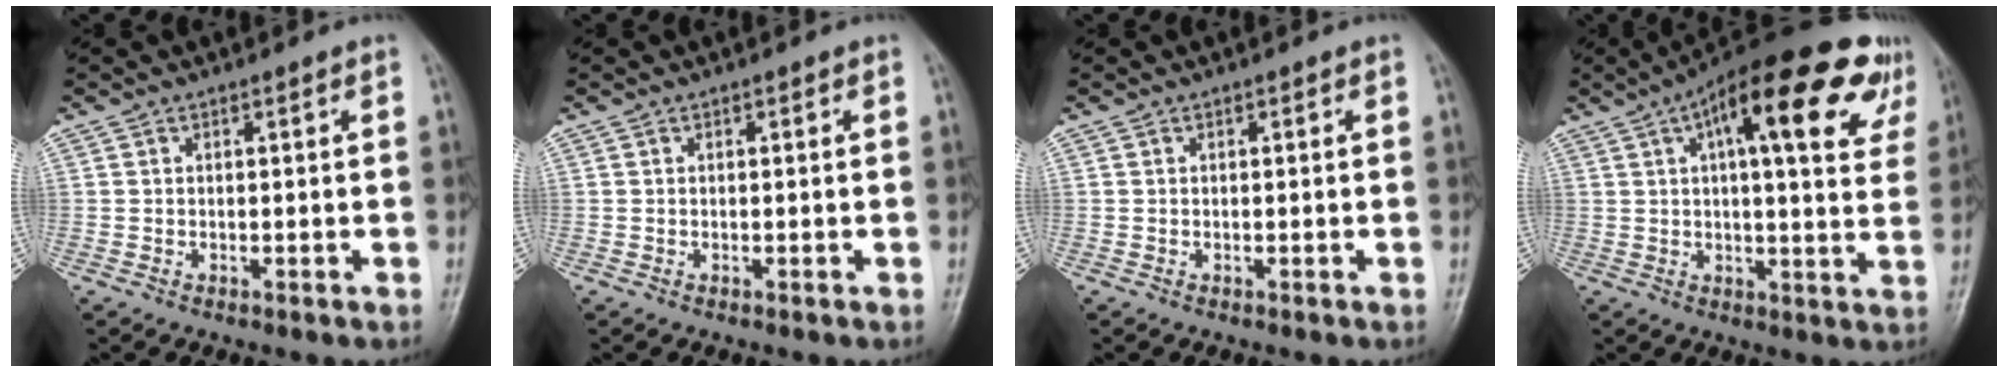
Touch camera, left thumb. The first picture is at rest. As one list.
[{"total": 0.0}, {"total": 0.0}, {"total": 23.1, "force": [10.8, 7.8, 19.0], "torque": [-0.249, 0.011, 0.143]}]